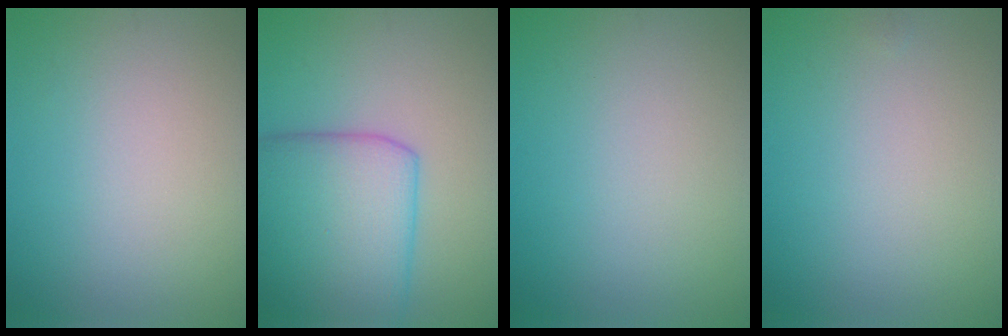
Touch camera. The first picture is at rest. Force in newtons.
{"total": 8.5, "press": 8.5, "slide": 0.3}
{"total": 0.0}
{"total": 0.0}